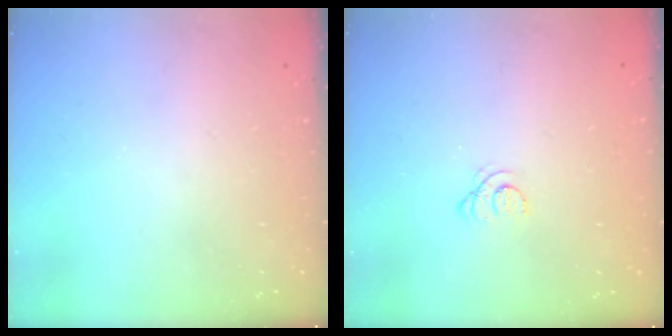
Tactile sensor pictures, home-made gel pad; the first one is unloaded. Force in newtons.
{"total": 1.5, "press": 1.5, "slide": 0.2}